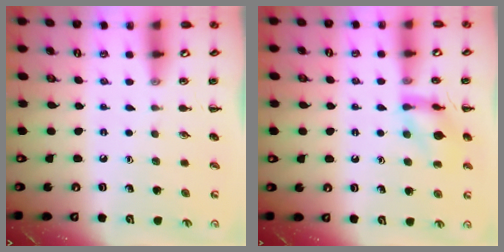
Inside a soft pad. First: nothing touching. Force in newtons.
{"total": 12.8, "press": 12.8, "slide": 1.0}